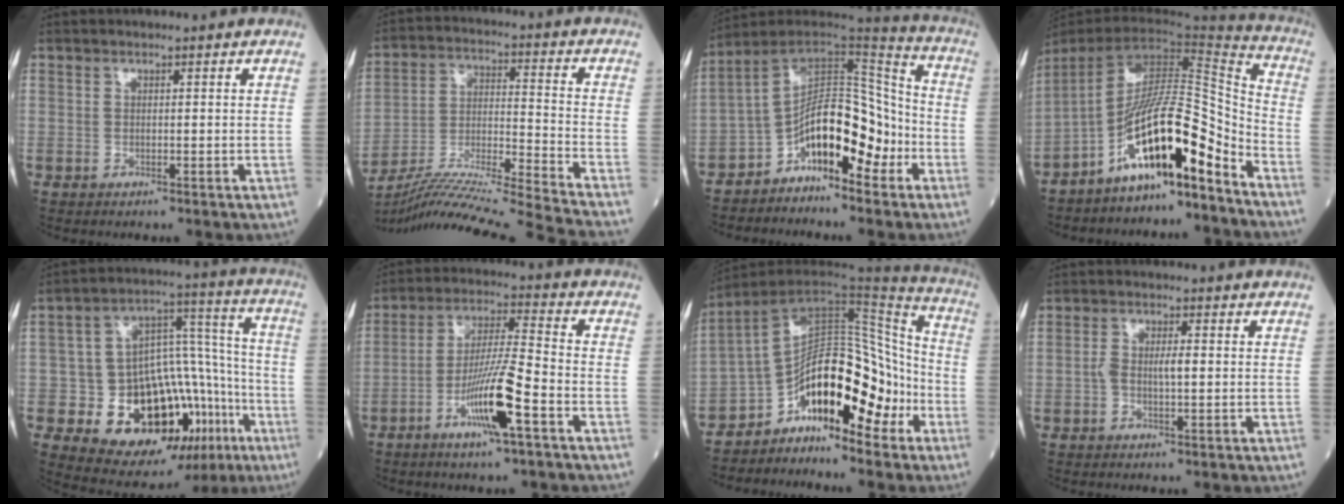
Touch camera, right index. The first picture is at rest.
{"total": 25.7, "force": [-23.1, -2.8, 10.8], "torque": [-0.165, -0.043, -0.361]}
{"total": 13.0, "force": [-5.6, 5.9, 10.2], "torque": [-0.169, 0.038, -0.093]}
{"total": 16.0, "force": [-9.9, 2.2, 12.4], "torque": [-0.211, 0.029, -0.171]}
{"total": 20.2, "force": [-8.7, 11.0, 14.6], "torque": [-0.194, 0.058, -0.116]}
{"total": 11.1, "force": [-5.0, 0.3, 9.9], "torque": [-0.188, -0.004, -0.094]}
{"total": 15.1, "force": [-7.5, 6.3, 11.5], "torque": [-0.169, 0.046, -0.121]}
{"total": 3.6, "force": [-0.1, 1.1, 3.4], "torque": [-0.070, 0.010, -0.001]}